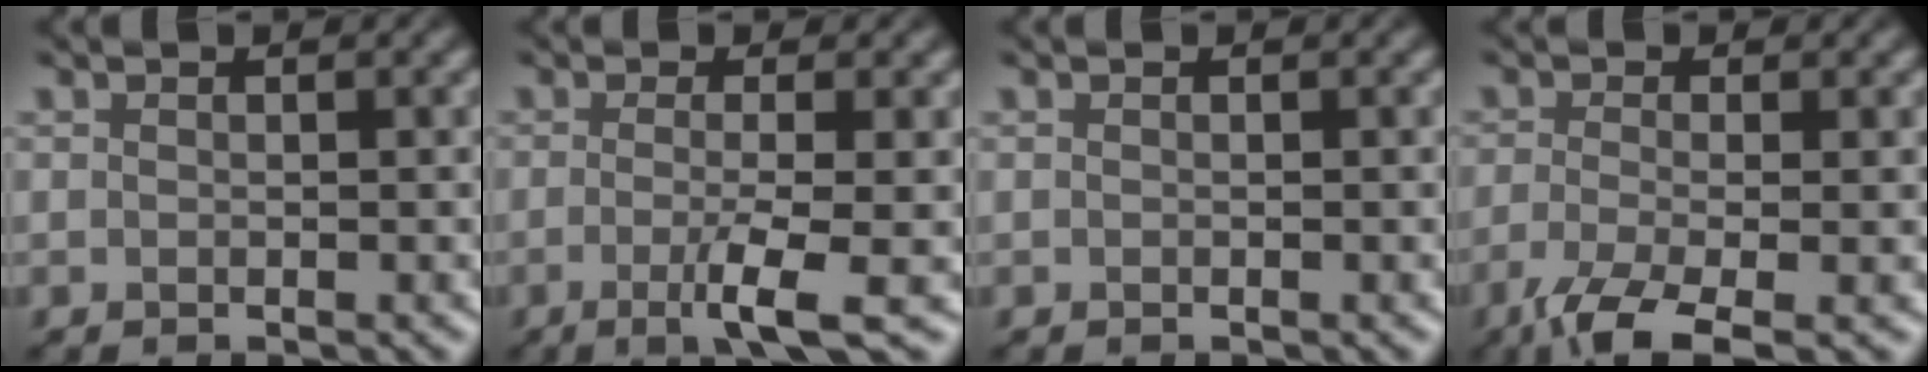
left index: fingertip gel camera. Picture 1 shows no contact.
{"total": 4.1, "force": [-1.3, 0.6, 3.8], "torque": [-0.066, -0.010, -0.031]}
{"total": 0.0}
{"total": 4.8, "force": [-2.8, 1.1, 3.7], "torque": [-0.072, -0.009, -0.064]}